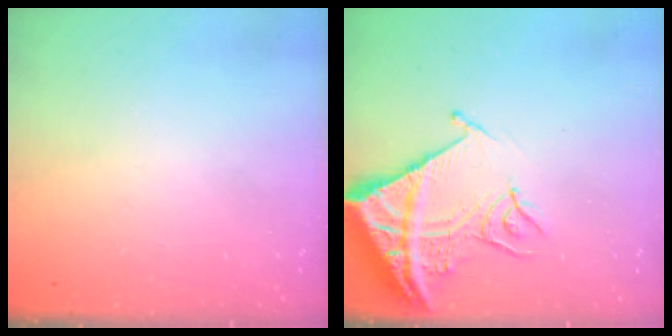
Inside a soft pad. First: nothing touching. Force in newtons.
{"total": 14.1, "press": 14.0, "slide": 1.6}